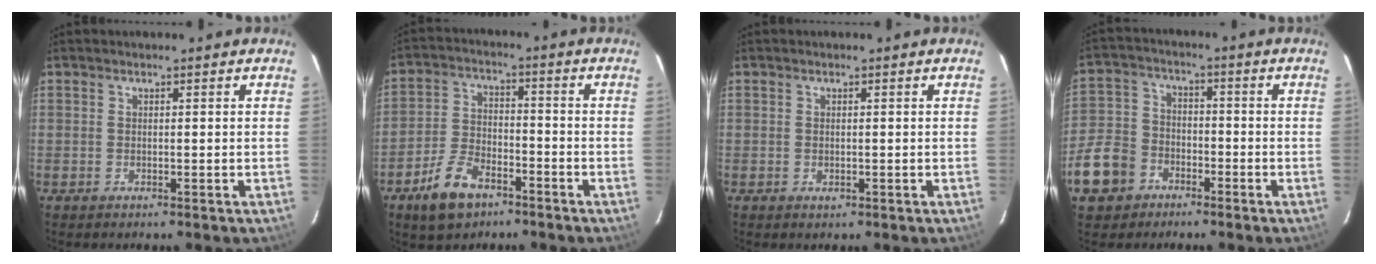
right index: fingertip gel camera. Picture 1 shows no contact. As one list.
[{"total": 9.7, "force": [-6.2, 5.0, 5.5], "torque": [-0.128, 0.005, -0.113]}, {"total": 0.9, "force": [-0.2, 0.6, 0.7], "torque": [-0.011, 0.000, -0.002]}, {"total": 12.4, "force": [-6.4, 9.5, 4.8], "torque": [-0.141, 0.023, -0.112]}]